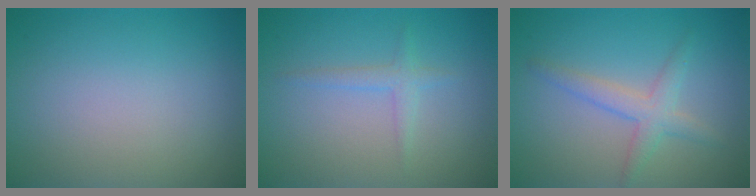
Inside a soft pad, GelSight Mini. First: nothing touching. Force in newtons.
{"total": 1.4, "press": 1.4, "slide": 0.0}
{"total": 2.6, "press": 2.6, "slide": 0.2}